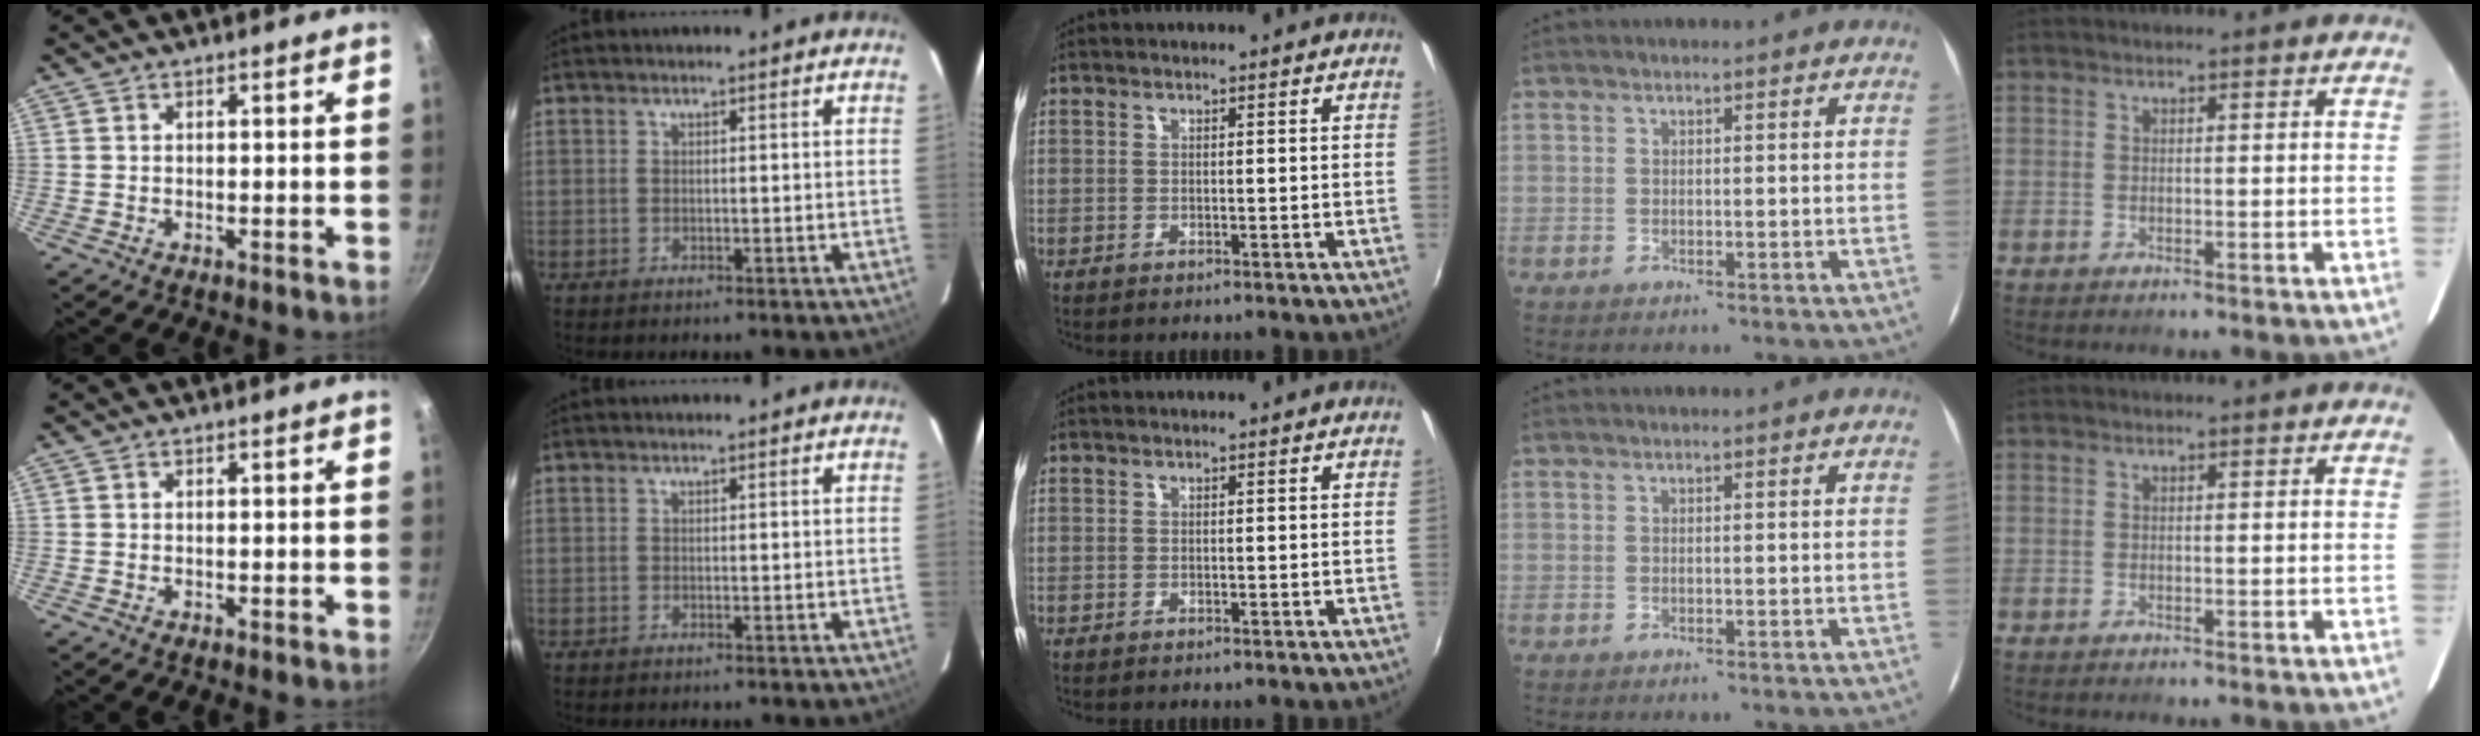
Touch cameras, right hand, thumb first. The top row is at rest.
{}